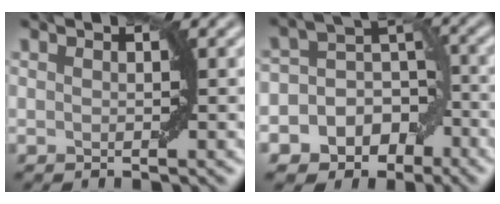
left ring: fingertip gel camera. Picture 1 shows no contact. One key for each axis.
{"total": 9.5, "fx": -4.8, "fy": 7.6, "fz": 3.0, "tx": -0.038, "ty": 0.008, "tz": -0.090}